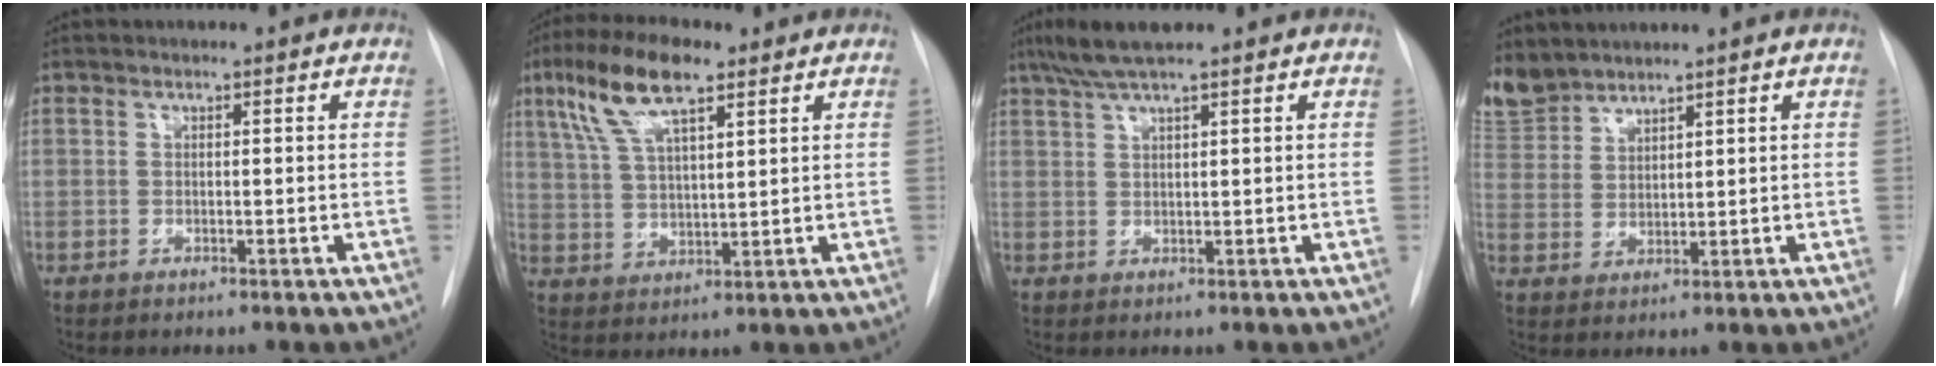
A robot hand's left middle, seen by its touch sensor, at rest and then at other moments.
{"total": 11.0, "force": [6.3, 2.9, 8.5], "torque": [-0.177, 0.023, 0.122]}
{"total": 5.4, "force": [4.2, 0.1, 3.4], "torque": [-0.071, 0.022, 0.080]}
{"total": 6.8, "force": [6.5, 2.0, 0.5], "torque": [-0.019, 0.004, 0.144]}